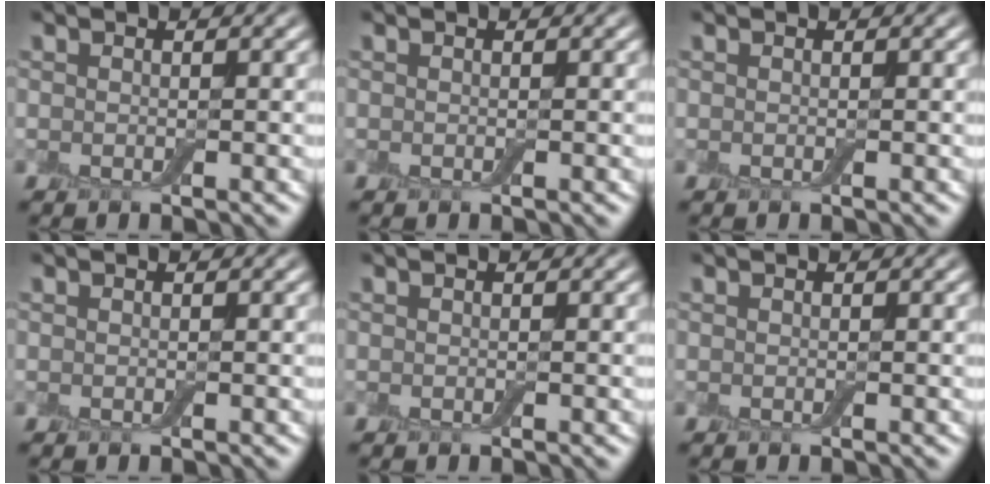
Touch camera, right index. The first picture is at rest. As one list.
[{"total": 0.0}, {"total": 0.0}, {"total": 0.0}, {"total": 0.0}, {"total": 0.0}]